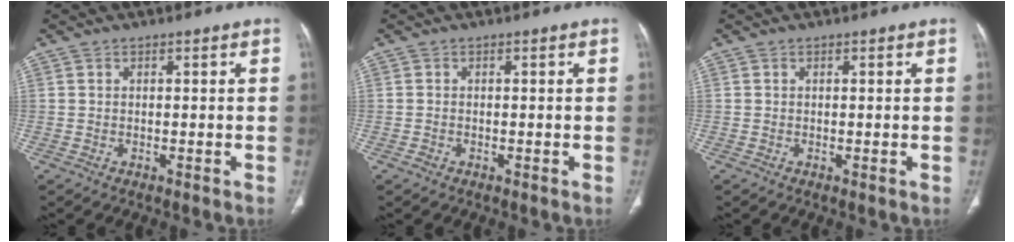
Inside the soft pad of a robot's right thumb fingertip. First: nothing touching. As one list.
[{"total": 0.7, "force": [-0.4, 0.5, 0.2], "torque": [-0.006, 0.002, -0.008]}, {"total": 0.0}]